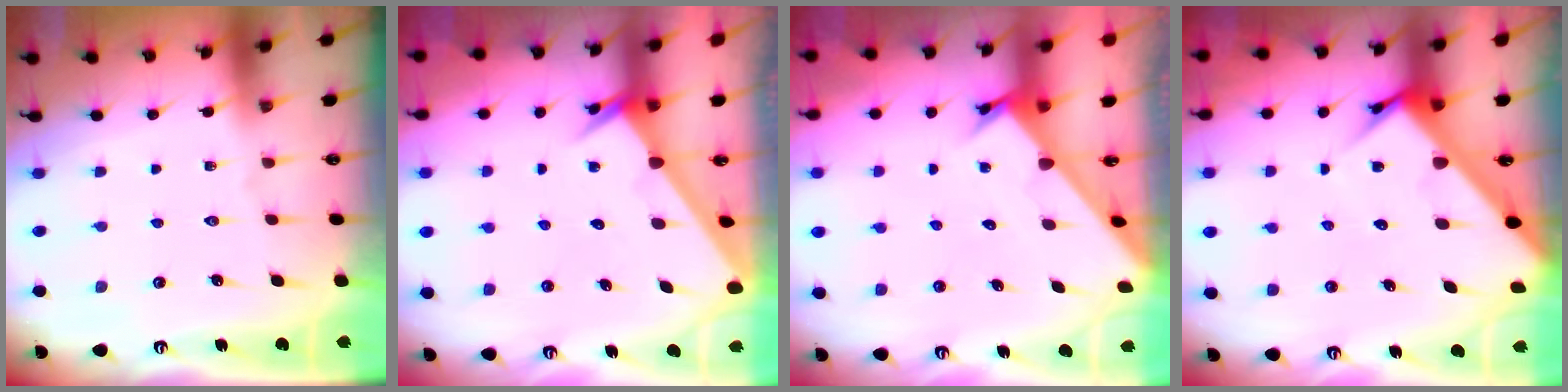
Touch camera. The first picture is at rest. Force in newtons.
{"total": 2.4, "press": 2.4, "slide": 0.1}
{"total": 2.3, "press": 2.3, "slide": 0.1}
{"total": 5.3, "press": 5.3, "slide": 0.3}